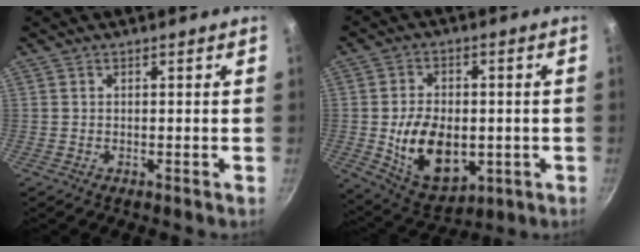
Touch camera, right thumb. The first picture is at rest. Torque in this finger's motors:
{"motor_torque": [-0.17, 1.12, 0.78, 0.54, 0.12]}